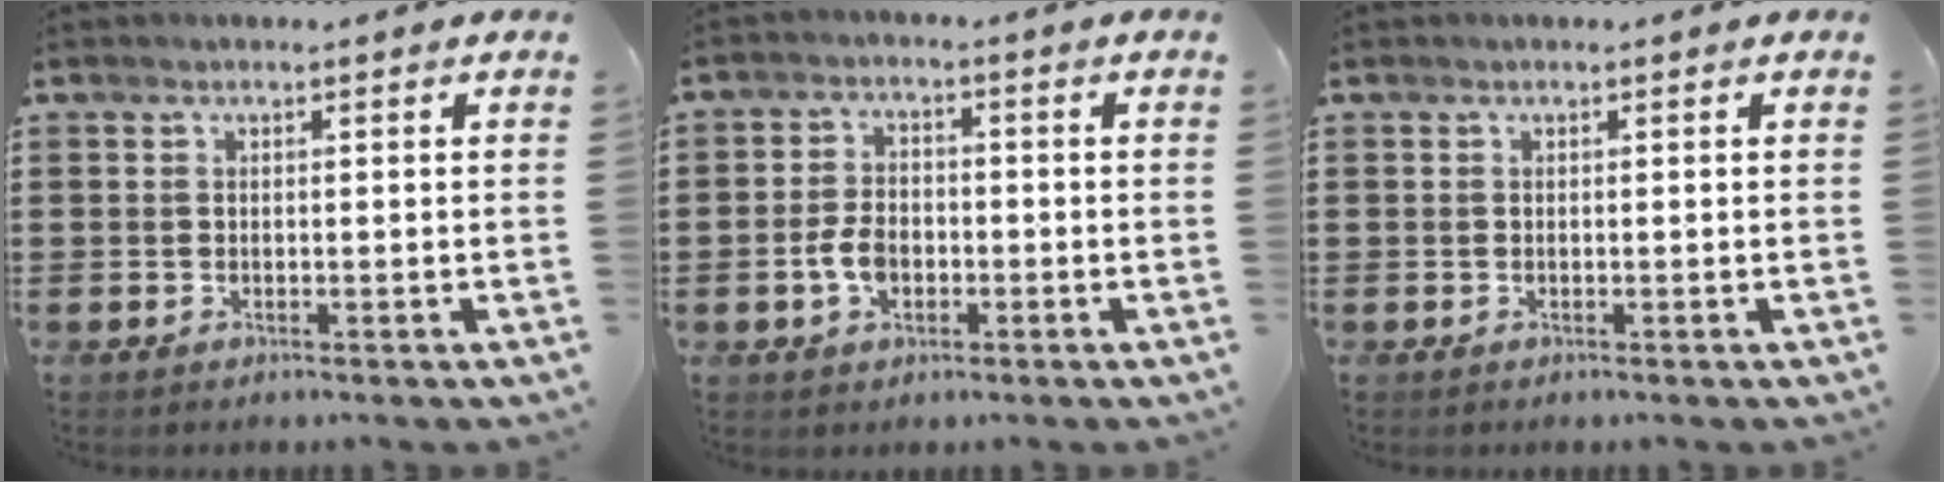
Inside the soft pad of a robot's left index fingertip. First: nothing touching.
{"total": 4.6, "force": [-1.3, 2.9, 3.3], "torque": [-0.081, -0.001, -0.030]}
{"total": 0.0}